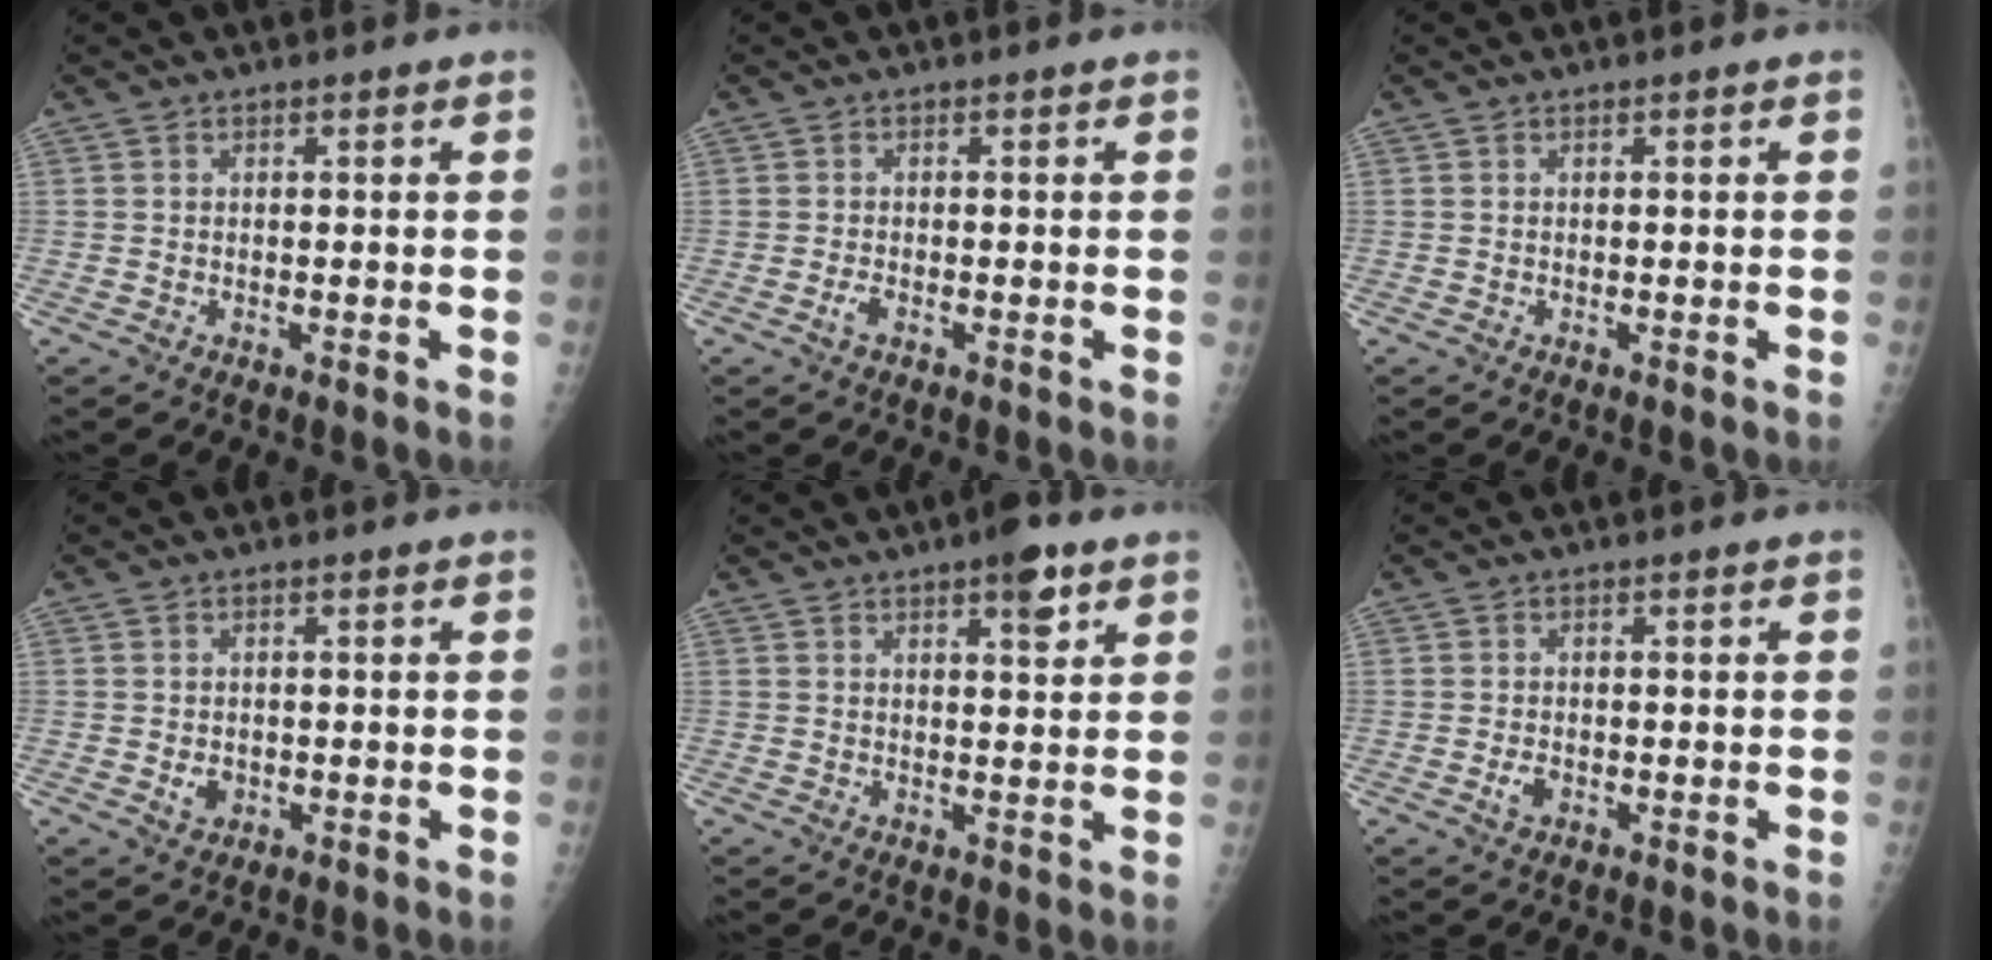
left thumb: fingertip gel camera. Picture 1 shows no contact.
{"total": 1.4, "force": [-0.7, 0.6, 1.1], "torque": [-0.025, 0.002, -0.014]}
{"total": 0.0}
{"total": 2.3, "force": [-0.3, 1.8, 1.3], "torque": [-0.014, 0.000, 0.001]}
{"total": 5.0, "force": [2.9, 1.6, 3.8], "torque": [-0.043, -0.013, 0.038]}
{"total": 1.9, "force": [-0.6, 1.2, 1.3], "torque": [-0.022, 0.000, -0.010]}